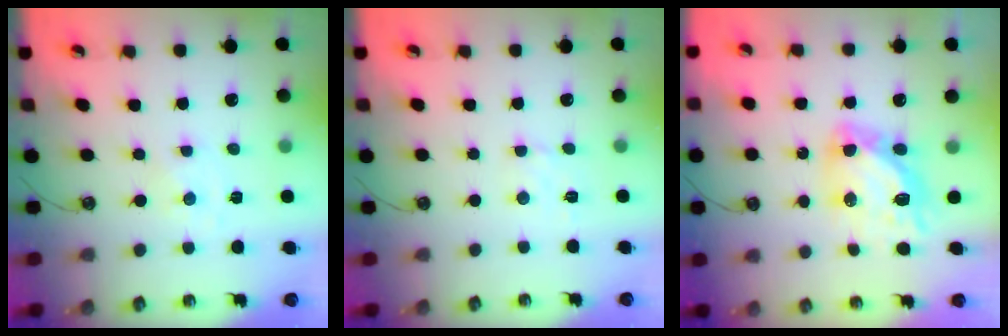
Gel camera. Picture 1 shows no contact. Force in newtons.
{"total": 2.1, "press": 2.0, "slide": 0.6}
{"total": 12.7, "press": 12.7, "slide": 1.4}